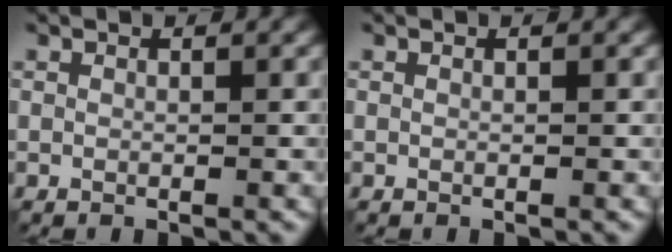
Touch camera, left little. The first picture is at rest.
{"total": 0.0}